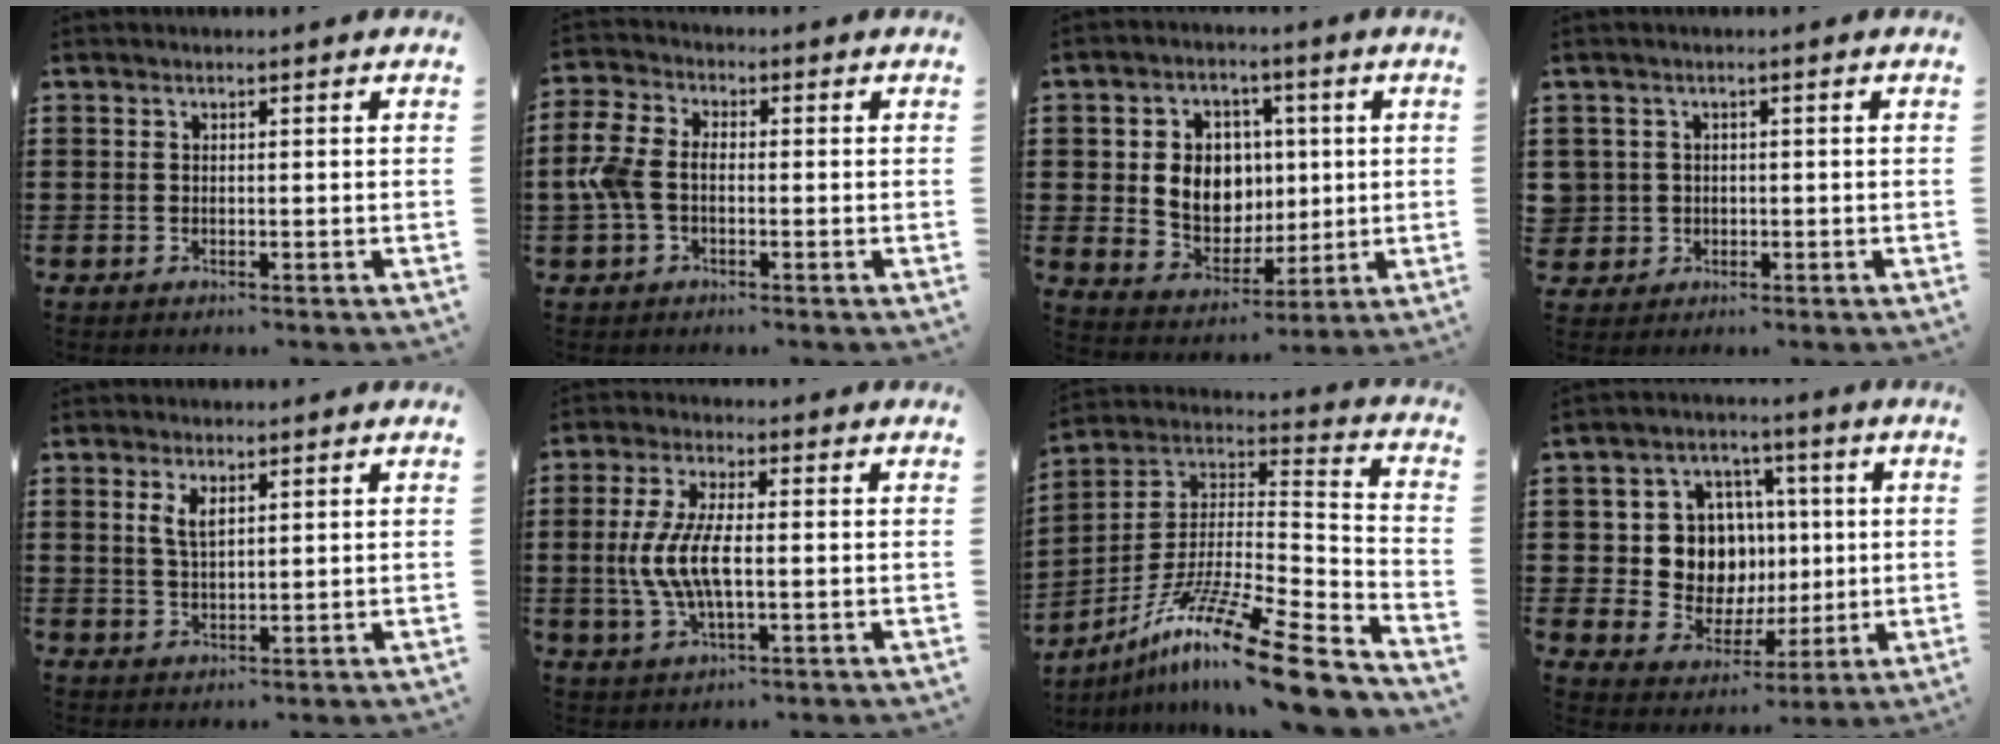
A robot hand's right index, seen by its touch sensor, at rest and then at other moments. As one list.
[{"total": 5.5, "force": [-1.0, 3.5, 4.1], "torque": [-0.120, -0.005, -0.031]}, {"total": 8.0, "force": [1.0, 7.0, 3.7], "torque": [-0.084, 0.016, 0.018]}, {"total": 2.2, "force": [-0.1, 2.2, 0.0], "torque": [-0.011, 0.008, -0.007]}, {"total": 3.1, "force": [1.5, 1.3, 2.4], "torque": [-0.052, 0.004, 0.025]}, {"total": 7.9, "force": [-0.8, 2.9, 7.3], "torque": [-0.170, -0.008, -0.024]}, {"total": 15.7, "force": [-11.4, 1.4, 10.8], "torque": [-0.188, 0.025, -0.206]}, {"total": 10.3, "force": [1.1, 9.2, 4.6], "torque": [-0.103, 0.013, 0.030]}]